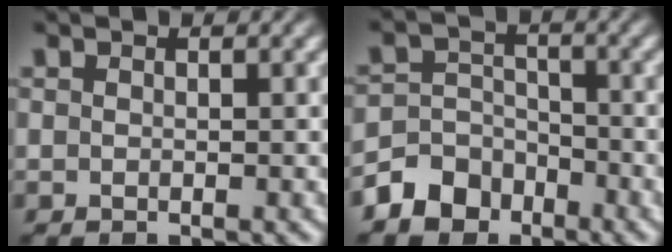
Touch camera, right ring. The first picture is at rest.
{"total": 6.0, "force": [-3.9, 4.3, 1.6], "torque": [-0.022, -0.016, -0.066]}